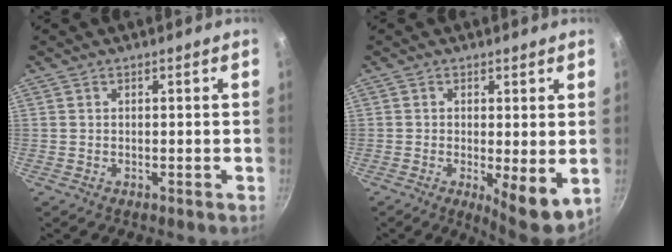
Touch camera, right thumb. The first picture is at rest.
{"total": 7.6, "force": [-0.6, 2.5, 7.1], "torque": [-0.092, -0.017, -0.003]}